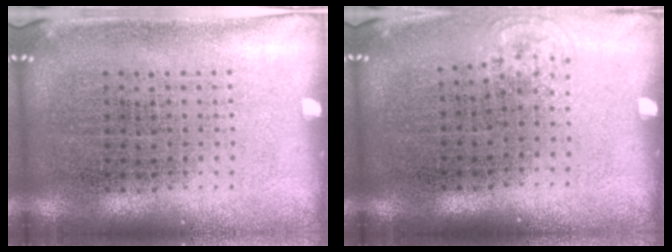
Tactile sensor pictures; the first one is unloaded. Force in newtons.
{"total": 0.6, "press": 0.5, "slide": 0.3}